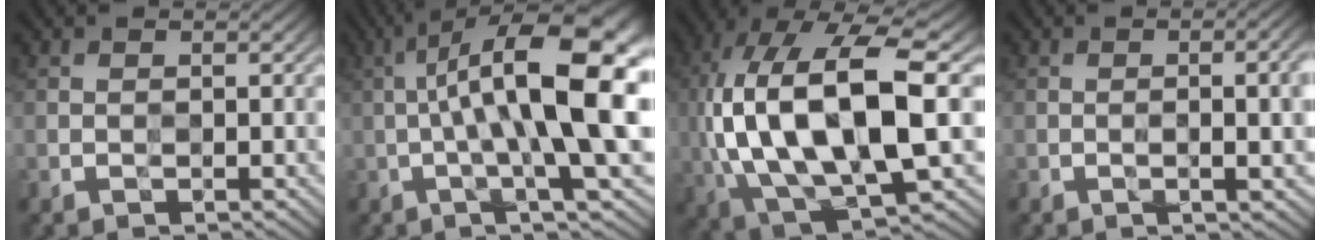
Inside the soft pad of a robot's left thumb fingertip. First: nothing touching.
{"total": 17.0, "force": [1.4, 4.2, 16.4], "torque": [-0.261, 0.030, 0.026]}
{"total": 19.3, "force": [0.7, 8.4, 17.4], "torque": [-0.364, 0.011, 0.019]}
{"total": 6.5, "force": [-0.7, 1.7, 6.2], "torque": [-0.086, -0.001, -0.007]}